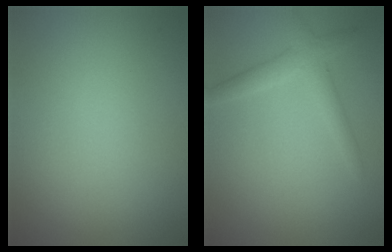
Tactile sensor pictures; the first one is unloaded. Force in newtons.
{"total": 2.4, "press": 2.4, "slide": 0.1}